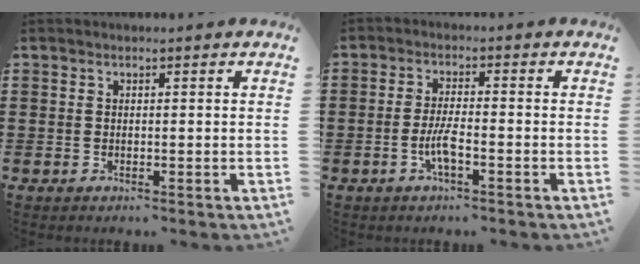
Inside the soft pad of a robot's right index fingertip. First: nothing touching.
{"total": 3.9, "force": [-1.6, 0.6, 3.6], "torque": [-0.083, -0.009, -0.033]}